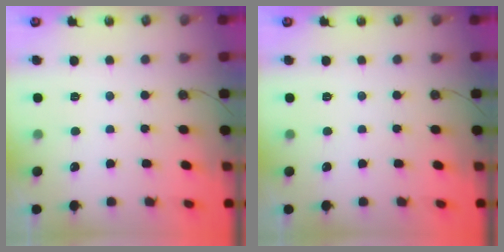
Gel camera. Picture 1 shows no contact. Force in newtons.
{"total": 0.0}